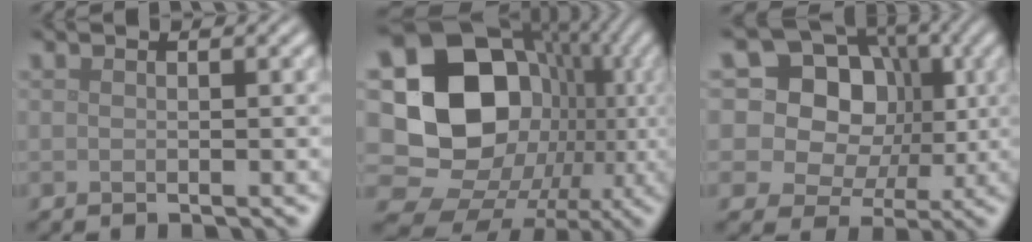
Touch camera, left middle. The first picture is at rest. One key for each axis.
{"total": 19.5, "fx": -0.3, "fy": 17.0, "fz": 9.6, "tx": -0.145, "ty": 0.002, "tz": -0.027}
{"total": 15.0, "fx": 4.4, "fy": 12.3, "fz": 7.3, "tx": -0.140, "ty": 0.050, "tz": 0.064}